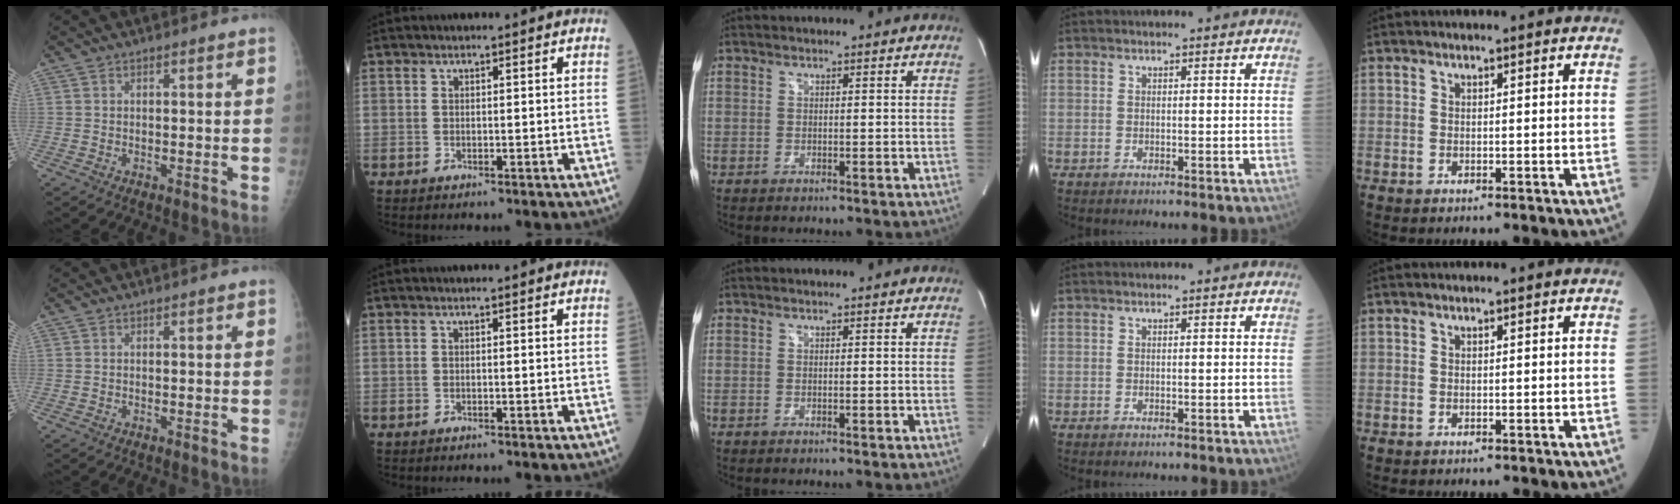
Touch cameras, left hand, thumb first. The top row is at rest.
{}